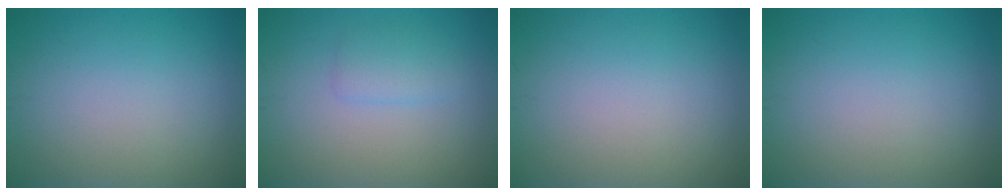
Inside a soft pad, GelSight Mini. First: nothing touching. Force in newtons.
{"total": 1.7, "press": 1.7, "slide": 0.2}
{"total": 0.0}
{"total": 0.0}